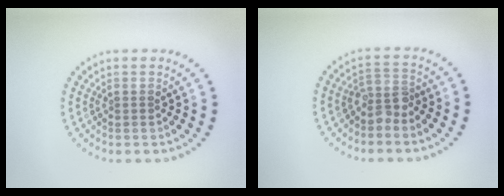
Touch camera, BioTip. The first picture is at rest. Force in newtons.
{"total": 1.9, "press": 1.6, "slide": 0.9}